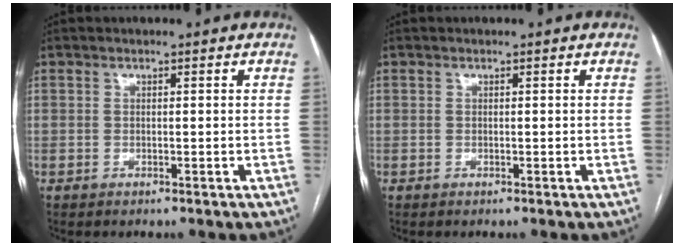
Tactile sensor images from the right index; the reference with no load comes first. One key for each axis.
{"total": 0.0}